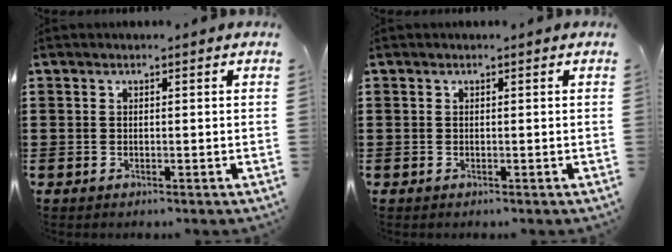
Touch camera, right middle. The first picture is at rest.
{"total": 0.0}